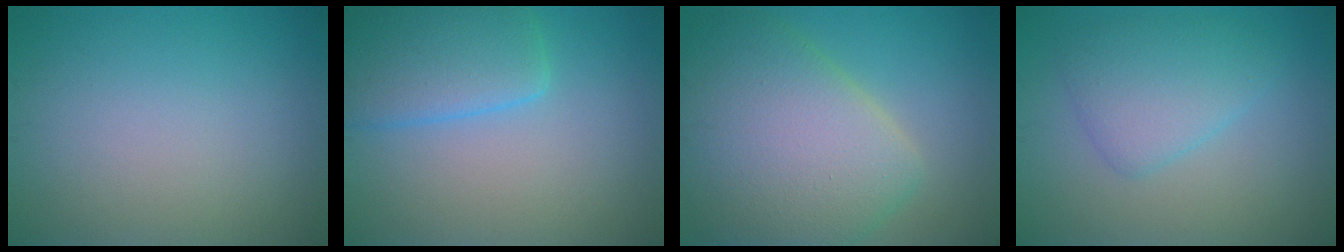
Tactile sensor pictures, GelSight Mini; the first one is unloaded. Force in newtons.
{"total": 5.1, "press": 5.1, "slide": 0.2}
{"total": 10.3, "press": 10.3, "slide": 0.5}
{"total": 3.9, "press": 3.9, "slide": 0.1}